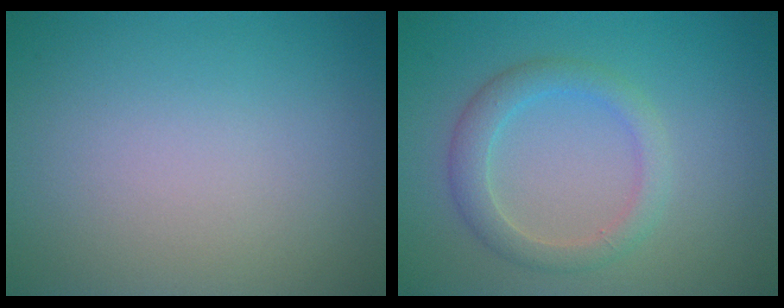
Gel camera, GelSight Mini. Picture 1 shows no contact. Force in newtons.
{"total": 2.9, "press": 2.9, "slide": 0.1}